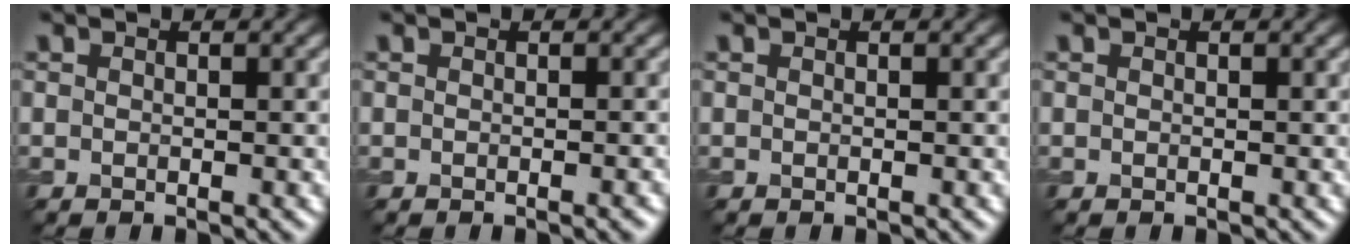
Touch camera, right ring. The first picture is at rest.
{"total": 0.7, "force": [-0.4, 0.1, 0.6], "torque": [-0.005, 0.001, -0.005]}
{"total": 0.0}
{"total": 0.0}